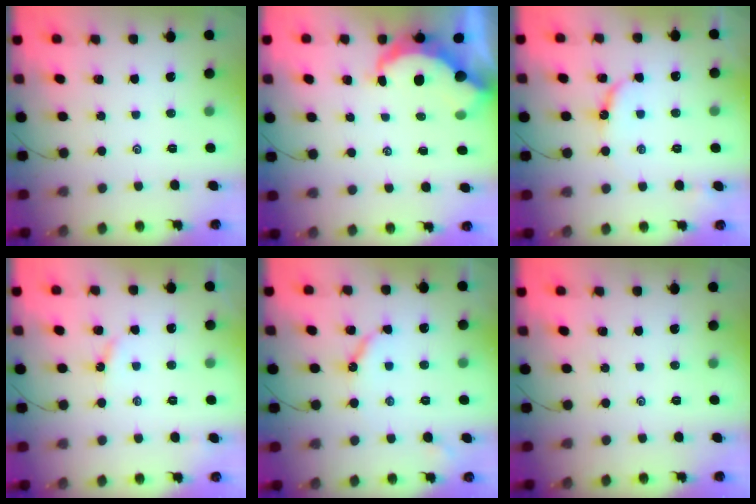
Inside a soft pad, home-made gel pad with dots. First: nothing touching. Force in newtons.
{"total": 7.3, "press": 7.3, "slide": 0.4}
{"total": 6.8, "press": 6.7, "slide": 0.6}
{"total": 3.6, "press": 3.6, "slide": 0.5}
{"total": 5.5, "press": 5.5, "slide": 0.5}
{"total": 0.0}